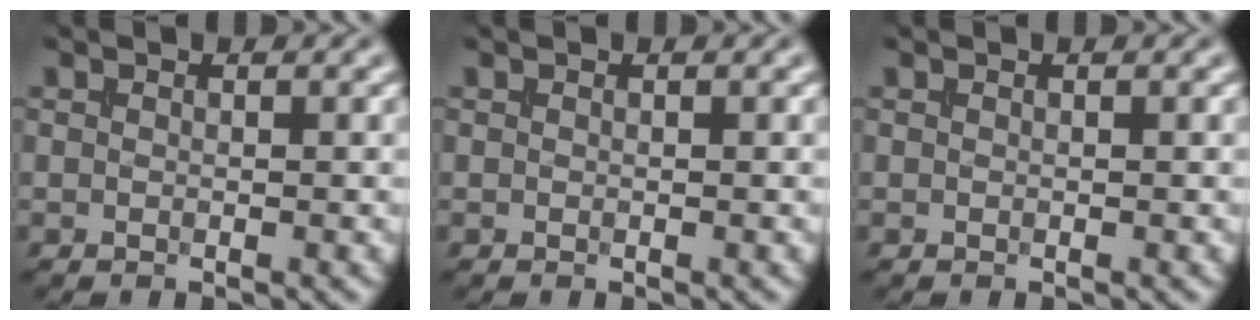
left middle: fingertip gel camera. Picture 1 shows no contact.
{"total": 0.0}
{"total": 0.0}